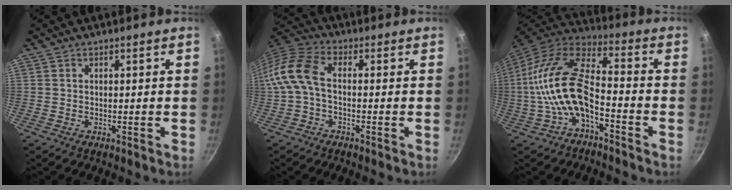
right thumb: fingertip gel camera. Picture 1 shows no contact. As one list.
[{"total": 8.9, "force": [-0.9, 5.1, 7.3], "torque": [-0.158, 0.030, -0.035]}, {"total": 15.9, "force": [-4.1, 7.4, 13.5], "torque": [-0.258, 0.044, -0.087]}]